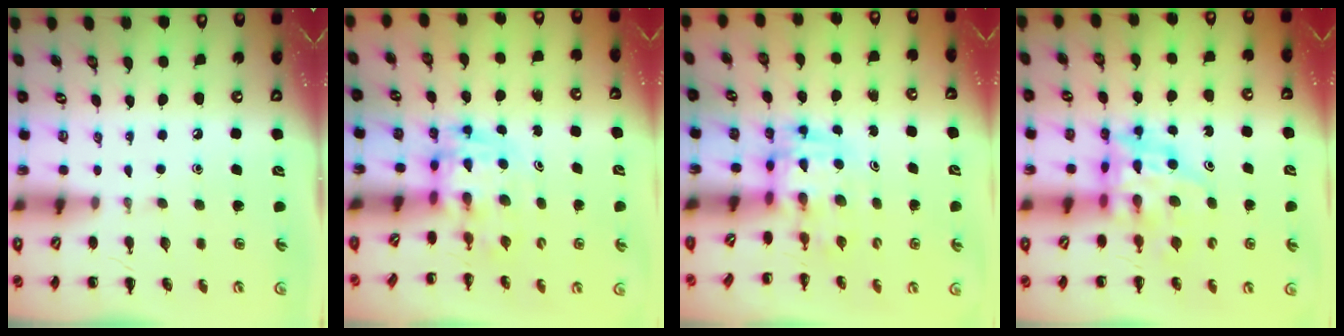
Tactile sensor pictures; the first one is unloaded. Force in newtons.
{"total": 3.4, "press": 3.4, "slide": 0.6}
{"total": 2.9, "press": 2.8, "slide": 0.5}
{"total": 7.3, "press": 7.0, "slide": 2.2}